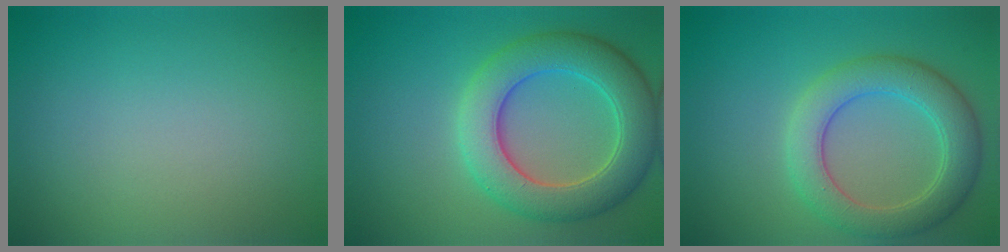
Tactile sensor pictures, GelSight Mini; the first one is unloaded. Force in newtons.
{"total": 7.5, "press": 7.4, "slide": 0.6}
{"total": 5.5, "press": 5.4, "slide": 0.3}